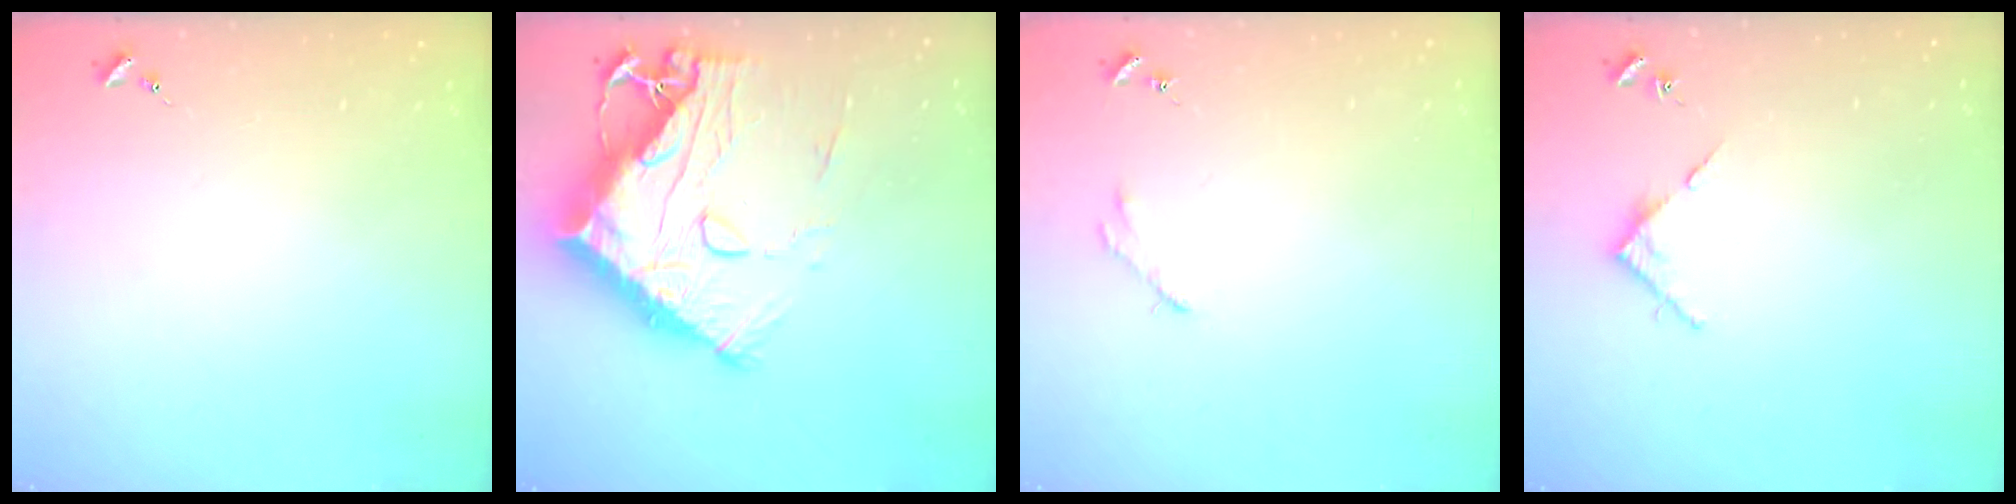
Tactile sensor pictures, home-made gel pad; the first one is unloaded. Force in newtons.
{"total": 23.2, "press": 23.1, "slide": 2.2}
{"total": 2.5, "press": 2.5, "slide": 0.3}
{"total": 4.7, "press": 4.7, "slide": 0.2}